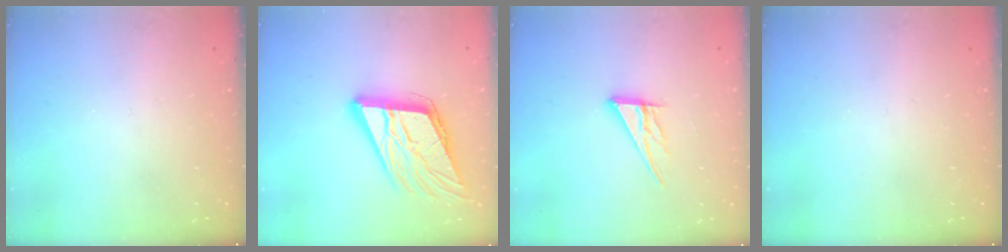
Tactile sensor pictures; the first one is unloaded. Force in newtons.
{"total": 18.7, "press": 18.4, "slide": 3.2}
{"total": 10.2, "press": 10.1, "slide": 0.9}
{"total": 0.0}